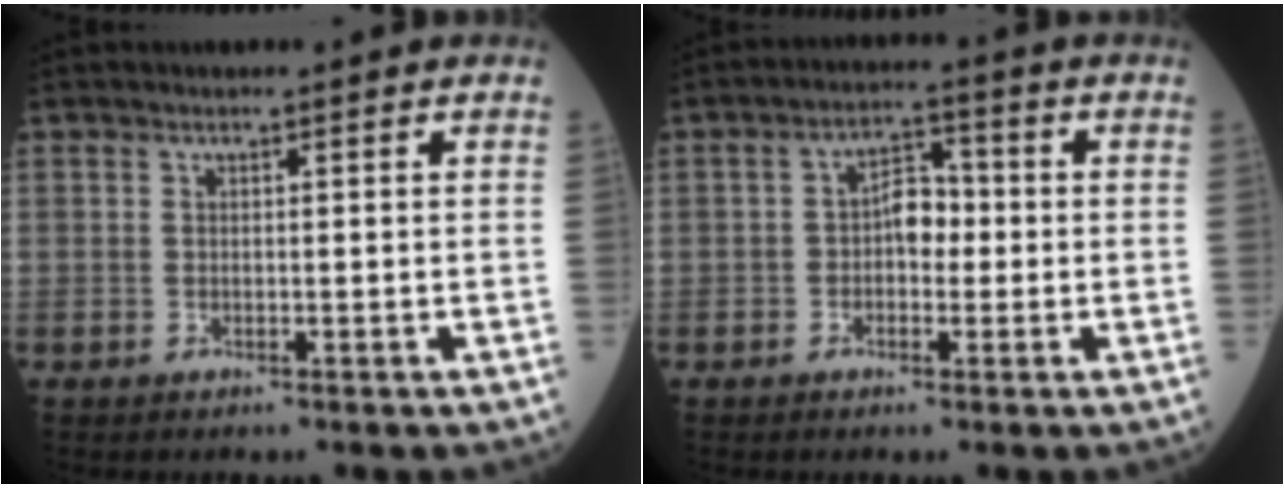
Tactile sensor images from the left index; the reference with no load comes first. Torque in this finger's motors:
{"motor_torque": [0.30, 0.29, 0.10, 0.02]}